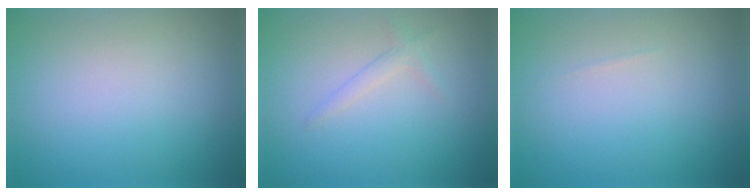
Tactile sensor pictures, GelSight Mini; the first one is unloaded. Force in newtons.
{"total": 1.1, "press": 1.1, "slide": 0.1}
{"total": 0.0}